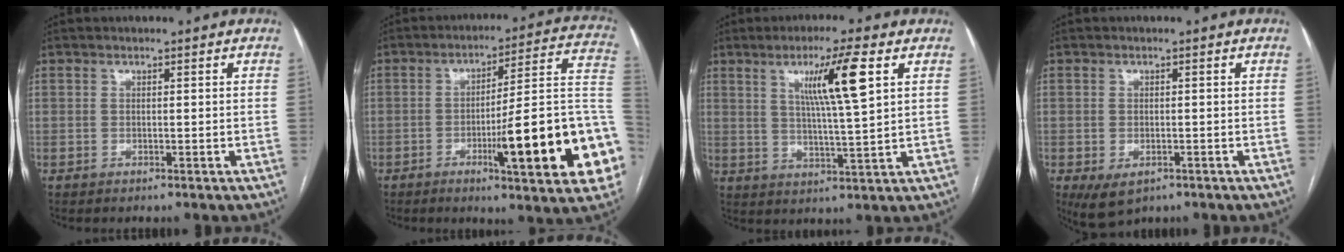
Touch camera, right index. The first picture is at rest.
{"total": 21.7, "force": [-6.7, 1.8, 20.6], "torque": [-0.200, 0.010, -0.089]}
{"total": 9.5, "force": [3.8, -0.4, 8.7], "torque": [-0.151, -0.001, 0.066]}
{"total": 4.4, "force": [-2.0, 2.5, 2.9], "torque": [-0.057, -0.008, -0.022]}